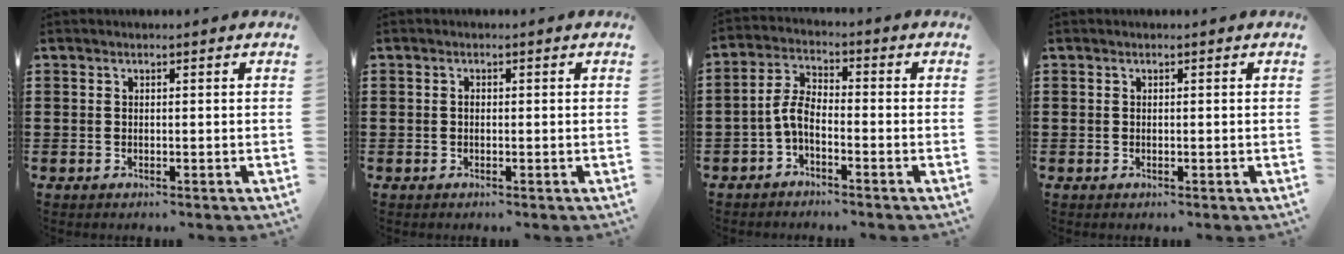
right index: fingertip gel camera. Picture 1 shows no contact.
{"total": 0.5, "force": [0.0, 0.4, 0.4], "torque": [-0.009, 0.000, 0.001]}
{"total": 4.4, "force": [-2.1, 1.8, 3.4], "torque": [-0.083, 0.004, -0.046]}
{"total": 0.0}